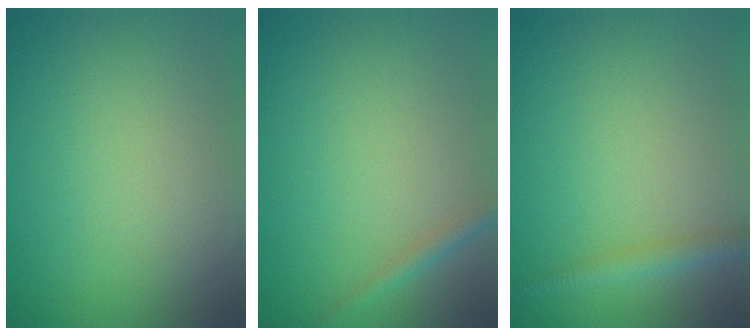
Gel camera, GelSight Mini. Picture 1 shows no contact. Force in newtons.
{"total": 1.3, "press": 1.3, "slide": 0.1}
{"total": 2.0, "press": 2.0, "slide": 0.1}